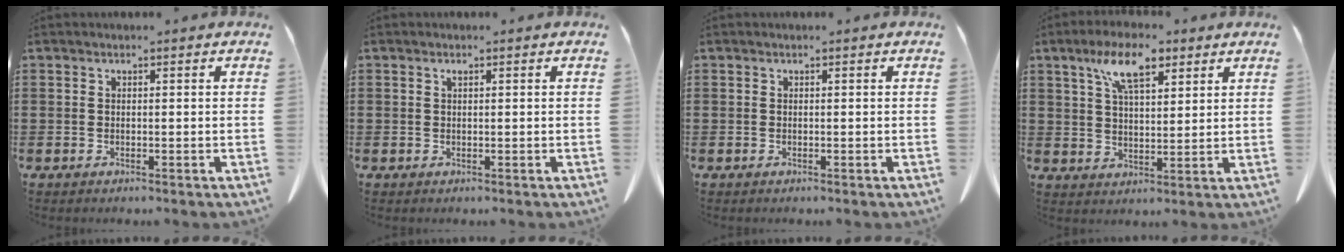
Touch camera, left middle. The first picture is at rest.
{"total": 0.6, "force": [0.3, 0.2, 0.5], "torque": [-0.011, -0.001, 0.007]}
{"total": 0.0}
{"total": 9.0, "force": [5.6, 3.4, 6.2], "torque": [-0.128, -0.002, 0.098]}